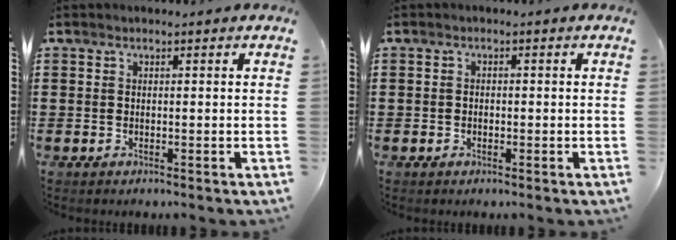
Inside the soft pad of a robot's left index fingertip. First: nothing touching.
{"total": 0.7, "force": [-0.4, 0.6, 0.1], "torque": [-0.005, 0.002, -0.010]}